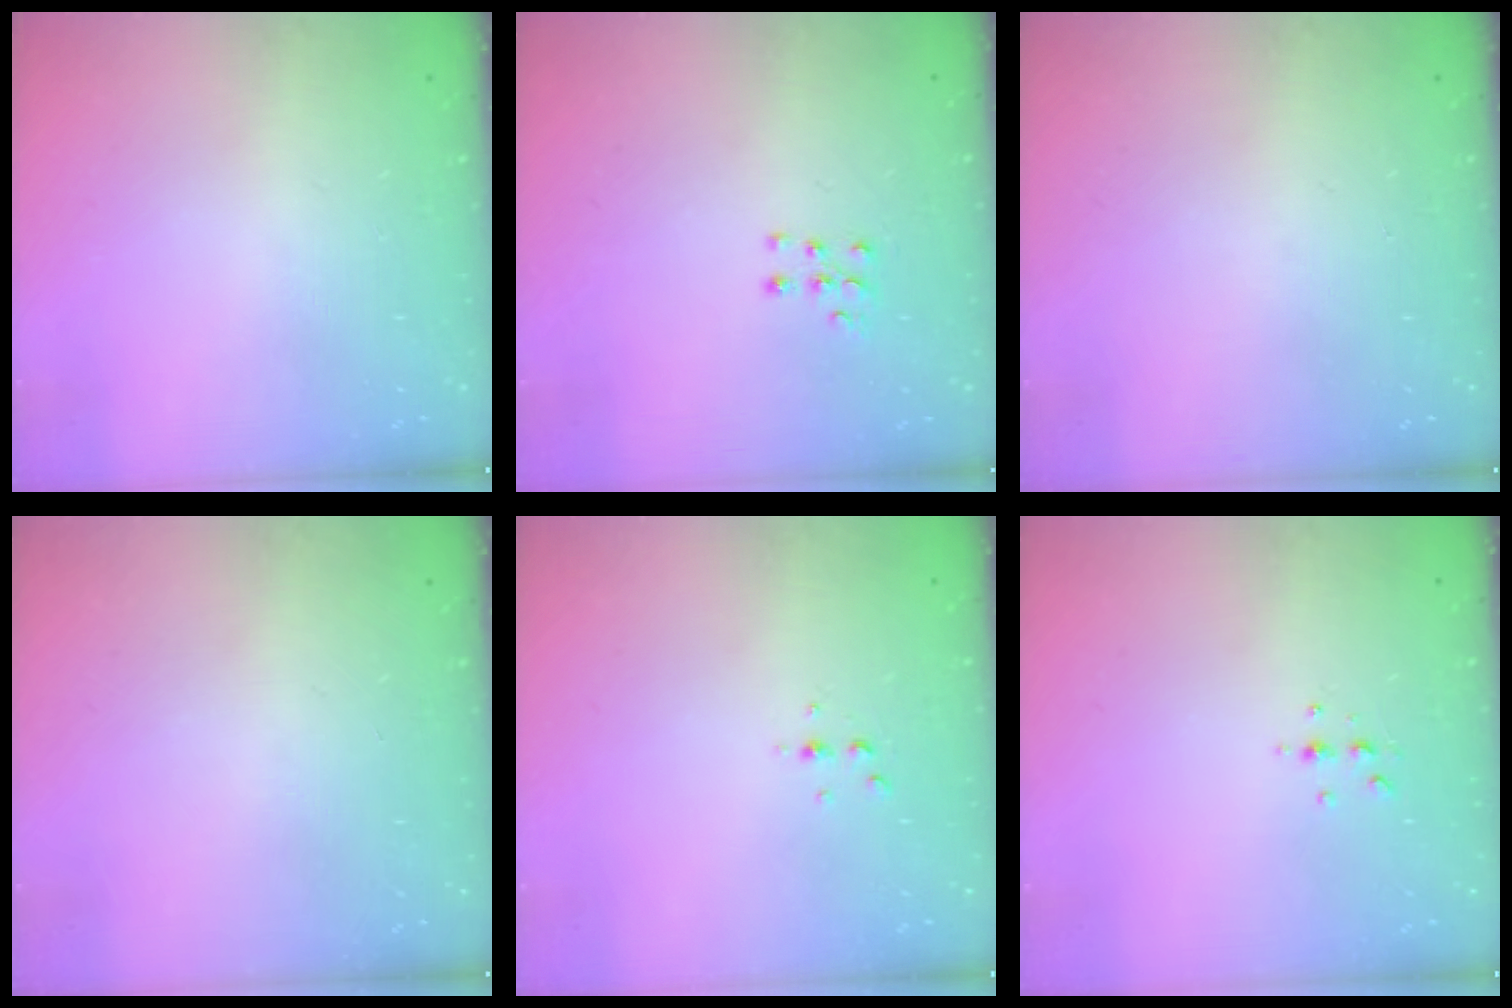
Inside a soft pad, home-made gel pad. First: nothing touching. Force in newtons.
{"total": 6.1, "press": 6.0, "slide": 0.5}
{"total": 0.0}
{"total": 0.0}
{"total": 2.6, "press": 2.6, "slide": 0.3}
{"total": 4.4, "press": 4.3, "slide": 0.5}